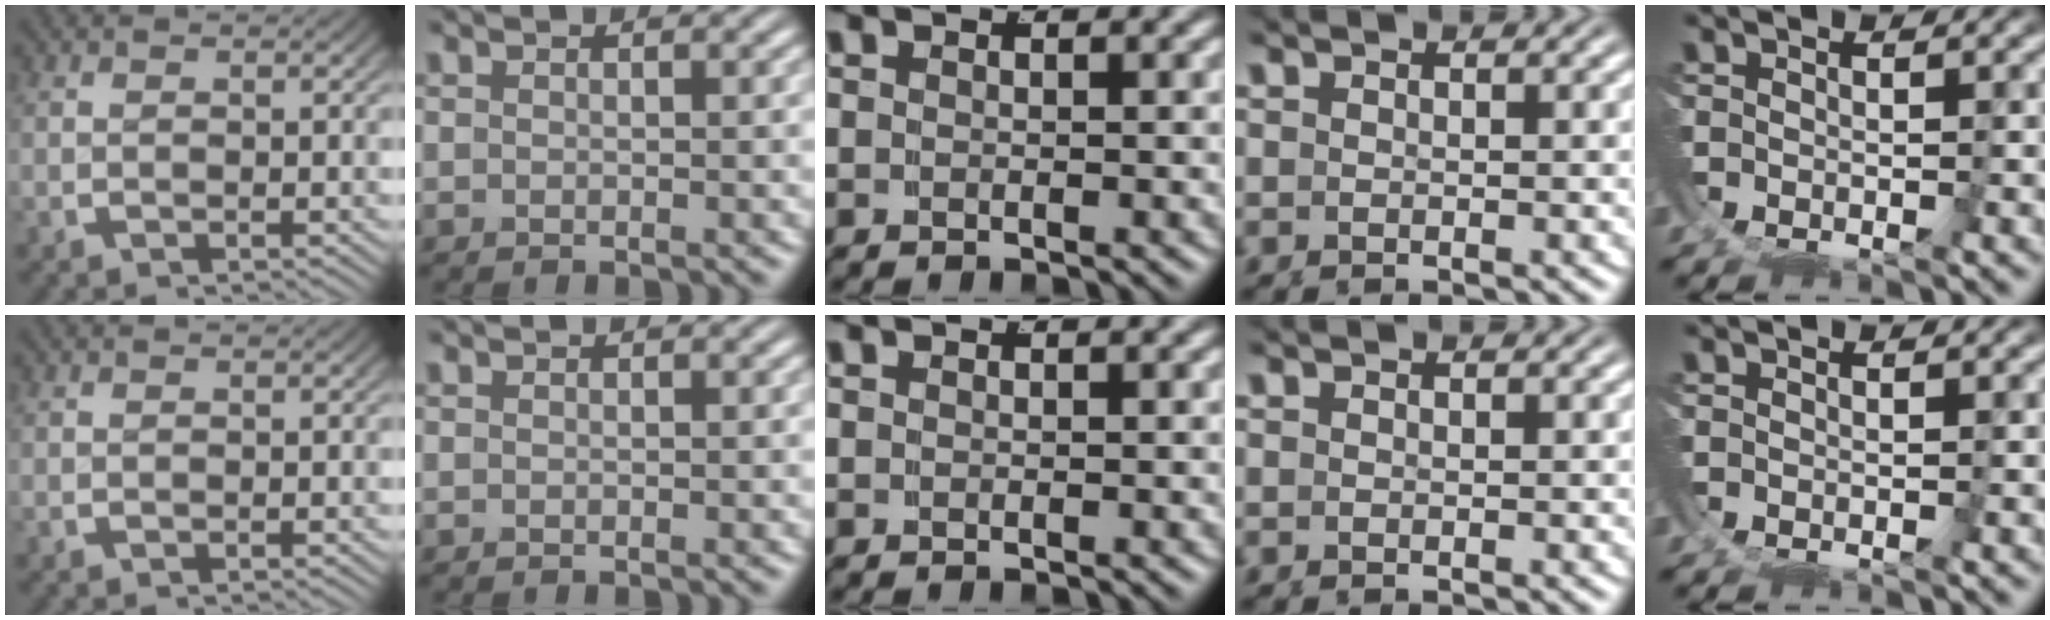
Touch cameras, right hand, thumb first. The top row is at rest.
{}